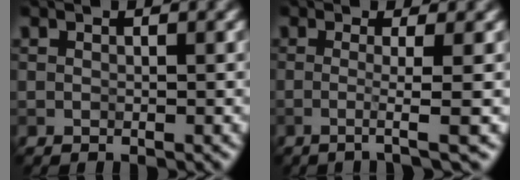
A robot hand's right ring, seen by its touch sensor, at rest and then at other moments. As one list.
[{"total": 3.1, "force": [-0.3, 0.6, 3.0], "torque": [-0.044, -0.007, -0.017]}]